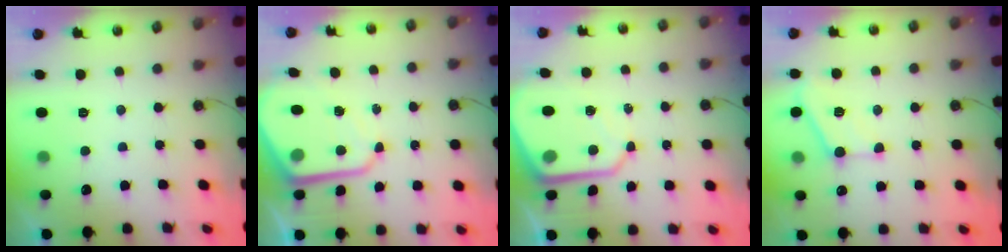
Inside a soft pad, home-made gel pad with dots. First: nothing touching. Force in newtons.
{"total": 10.8, "press": 10.8, "slide": 1.0}
{"total": 9.6, "press": 9.6, "slide": 0.8}
{"total": 10.0, "press": 10.0, "slide": 0.3}